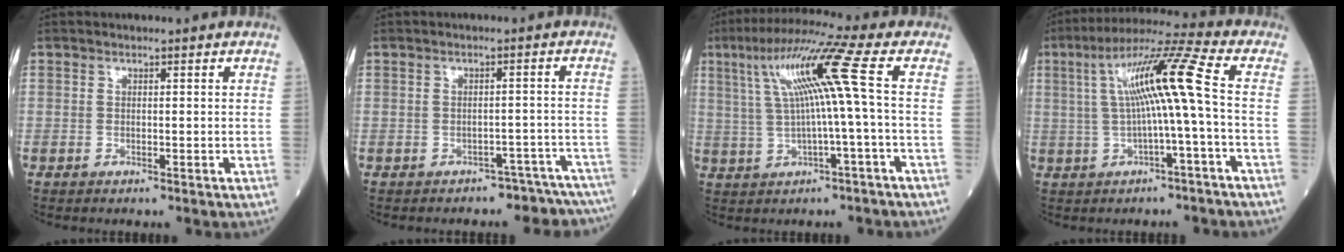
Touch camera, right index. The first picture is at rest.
{"total": 9.3, "force": [-8.7, 3.1, 0.5], "torque": [0.018, 0.030, -0.089]}
{"total": 10.7, "force": [2.0, -1.5, 10.4], "torque": [-0.186, 0.032, 0.043]}
{"total": 11.1, "force": [0.5, -1.0, 11.1], "torque": [-0.195, 0.028, 0.010]}